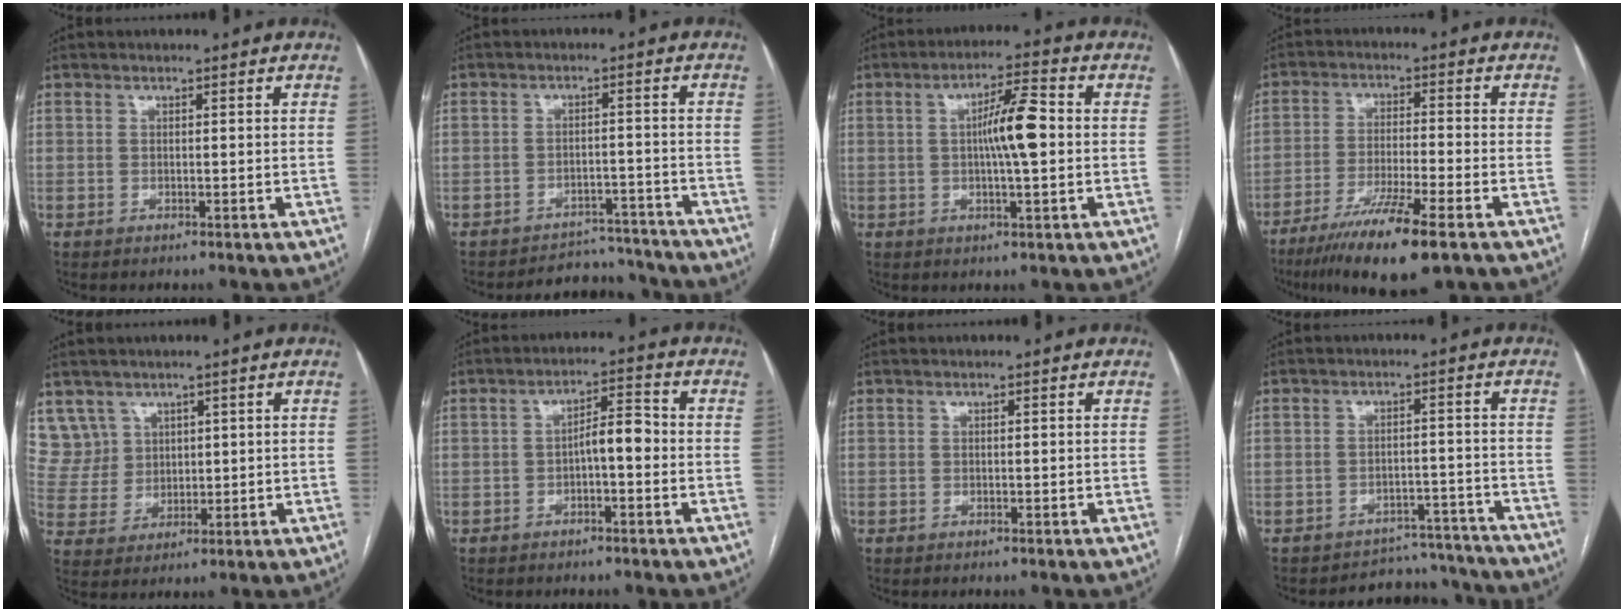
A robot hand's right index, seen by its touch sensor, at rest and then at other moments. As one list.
[{"total": 7.5, "force": [-7.2, 2.1, -1.1], "torque": [0.027, 0.028, -0.097]}, {"total": 7.5, "force": [0.2, 0.9, 7.5], "torque": [-0.130, 0.011, 0.000]}, {"total": 11.4, "force": [-7.2, 0.3, 8.9], "torque": [-0.162, -0.030, -0.125]}, {"total": 6.9, "force": [4.3, 5.4, -0.3], "torque": [0.008, 0.014, 0.099]}, {"total": 4.6, "force": [-0.9, 1.4, 4.3], "torque": [-0.066, 0.021, -0.013]}, {"total": 0.0}, {"total": 8.5, "force": [-7.9, 2.9, -1.5], "torque": [0.039, 0.043, -0.098]}]